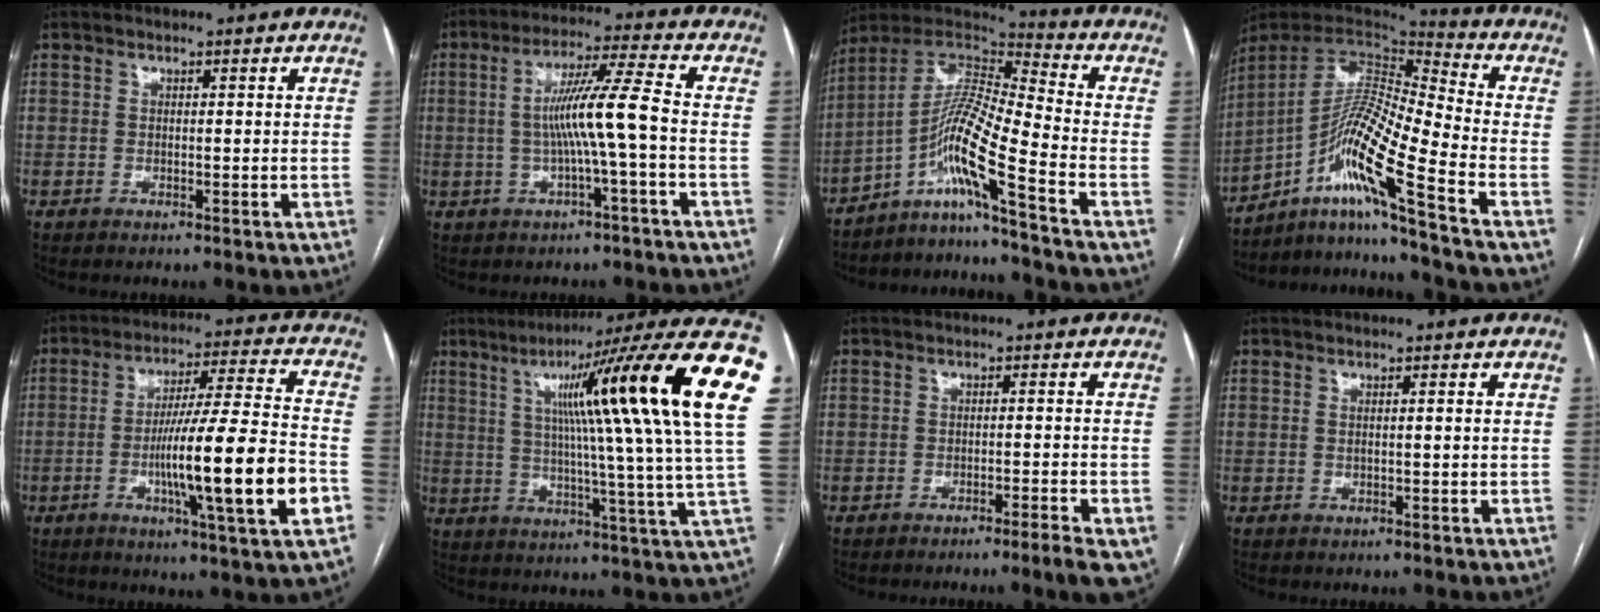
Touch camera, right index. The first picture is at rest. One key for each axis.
{"total": 8.9, "fx": -1.1, "fy": -1.0, "fz": 8.7, "tx": -0.159, "ty": 0.013, "tz": -0.018}
{"total": 11.9, "fx": -6.9, "fy": -1.4, "fz": 9.6, "tx": -0.195, "ty": 0.014, "tz": -0.130}
{"total": 15.6, "fx": -8.8, "fy": -1.6, "fz": 12.9, "tx": -0.240, "ty": 0.005, "tz": -0.158}
{"total": 18.5, "fx": -4.8, "fy": -0.3, "fz": 17.9, "tx": -0.280, "ty": -0.007, "tz": -0.079}
{"total": 27.8, "fx": 9.5, "fy": -0.5, "fz": 26.2, "tx": -0.297, "ty": 0.037, "tz": 0.129}
{"total": 6.6, "fx": -4.3, "fy": 0.2, "fz": 5.0, "tx": -0.044, "ty": -0.005, "tz": -0.060}
{"total": 1.2, "fx": 0.1, "fy": 0.0, "fz": 1.2, "tx": -0.025, "ty": 0.002, "tz": 0.002}